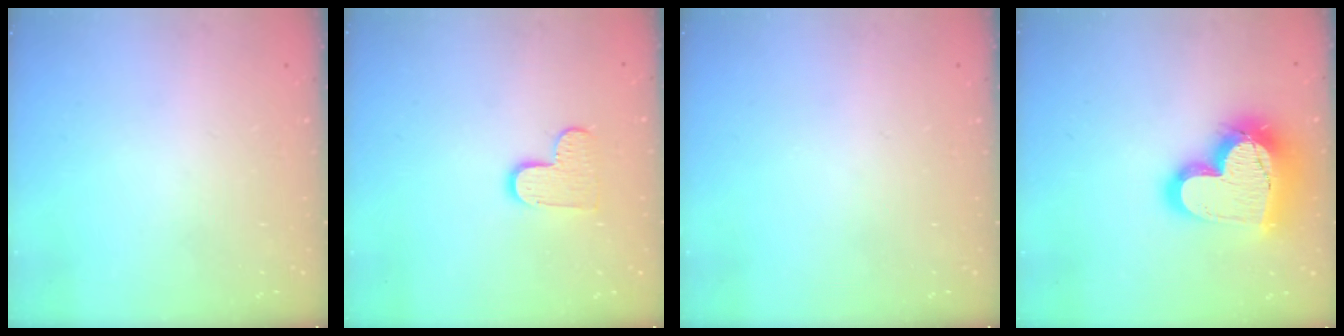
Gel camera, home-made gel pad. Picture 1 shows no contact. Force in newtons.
{"total": 8.2, "press": 8.1, "slide": 0.2}
{"total": 0.0}
{"total": 23.1, "press": 23.0, "slide": 1.8}